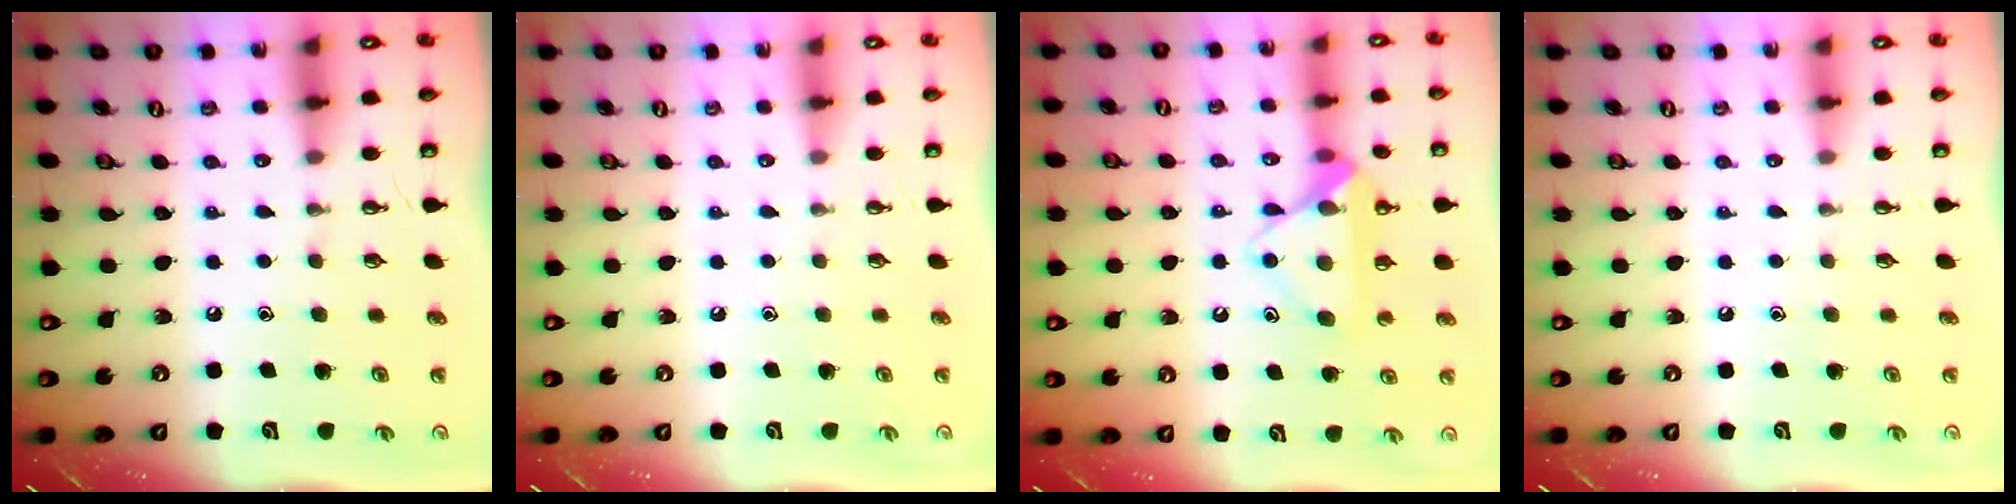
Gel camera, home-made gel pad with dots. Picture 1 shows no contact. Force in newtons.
{"total": 0.0}
{"total": 13.3, "press": 13.3, "slide": 0.9}
{"total": 0.0}